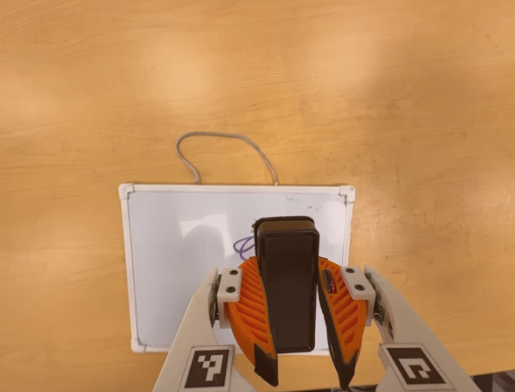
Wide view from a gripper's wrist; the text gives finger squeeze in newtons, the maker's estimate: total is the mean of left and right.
{"total": 10.6, "left": 8.6, "right": 12.6}